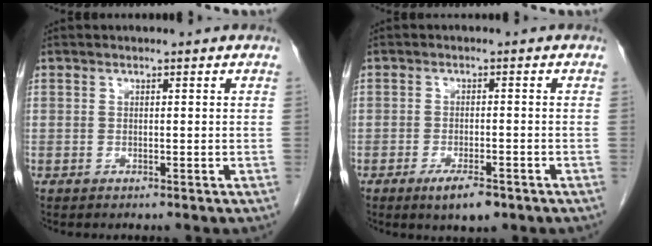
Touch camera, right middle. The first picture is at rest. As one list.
[{"total": 4.5, "force": [-2.9, 1.3, 3.3], "torque": [-0.061, -0.005, -0.041]}]